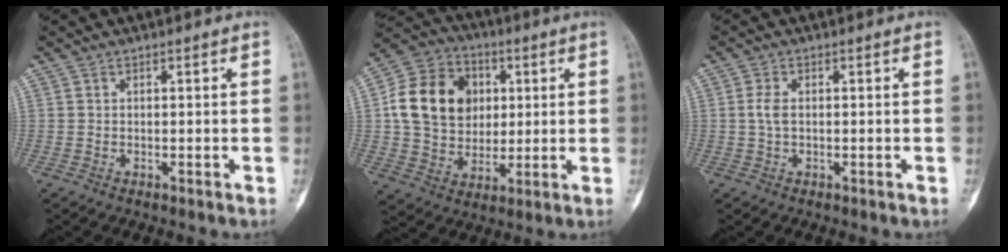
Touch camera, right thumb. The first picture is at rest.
{"total": 17.6, "force": [2.7, 15.0, 8.9], "torque": [-0.138, 0.014, 0.052]}
{"total": 2.4, "force": [0.0, 1.4, 2.0], "torque": [-0.047, 0.005, -0.002]}